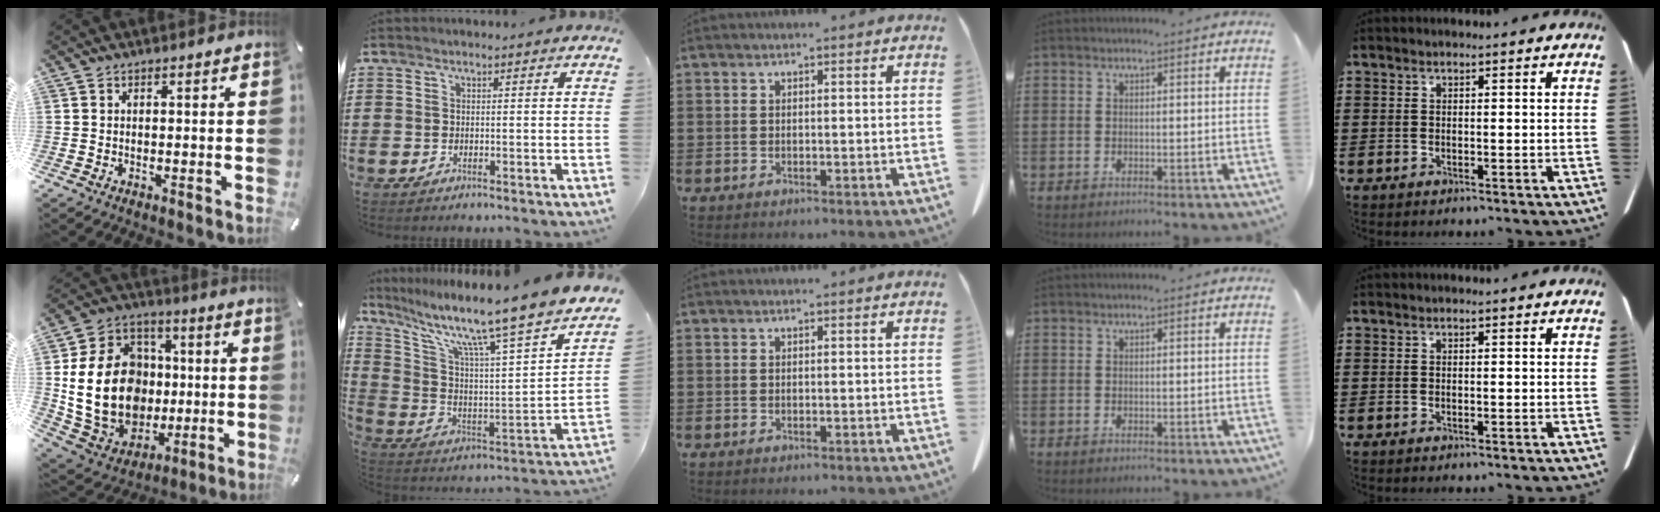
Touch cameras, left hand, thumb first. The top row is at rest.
{"thumb": {"total": 23.5, "force": [0.2, 18.9, 13.9], "torque": [-0.283, 0.007, 0.027]}, "index": {"total": 11.6, "force": [9.3, -0.4, 6.9], "torque": [-0.134, -0.090, 0.136]}}